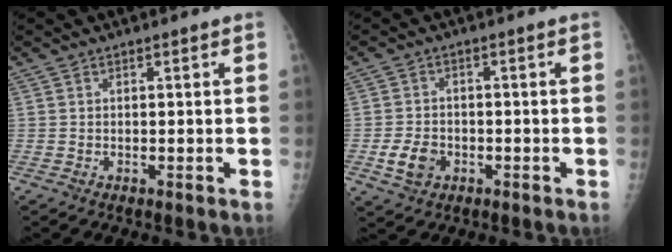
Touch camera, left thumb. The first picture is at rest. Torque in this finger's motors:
{"motor_torque": [-0.11, 0.17, 0.10, -0.07, 0.02]}